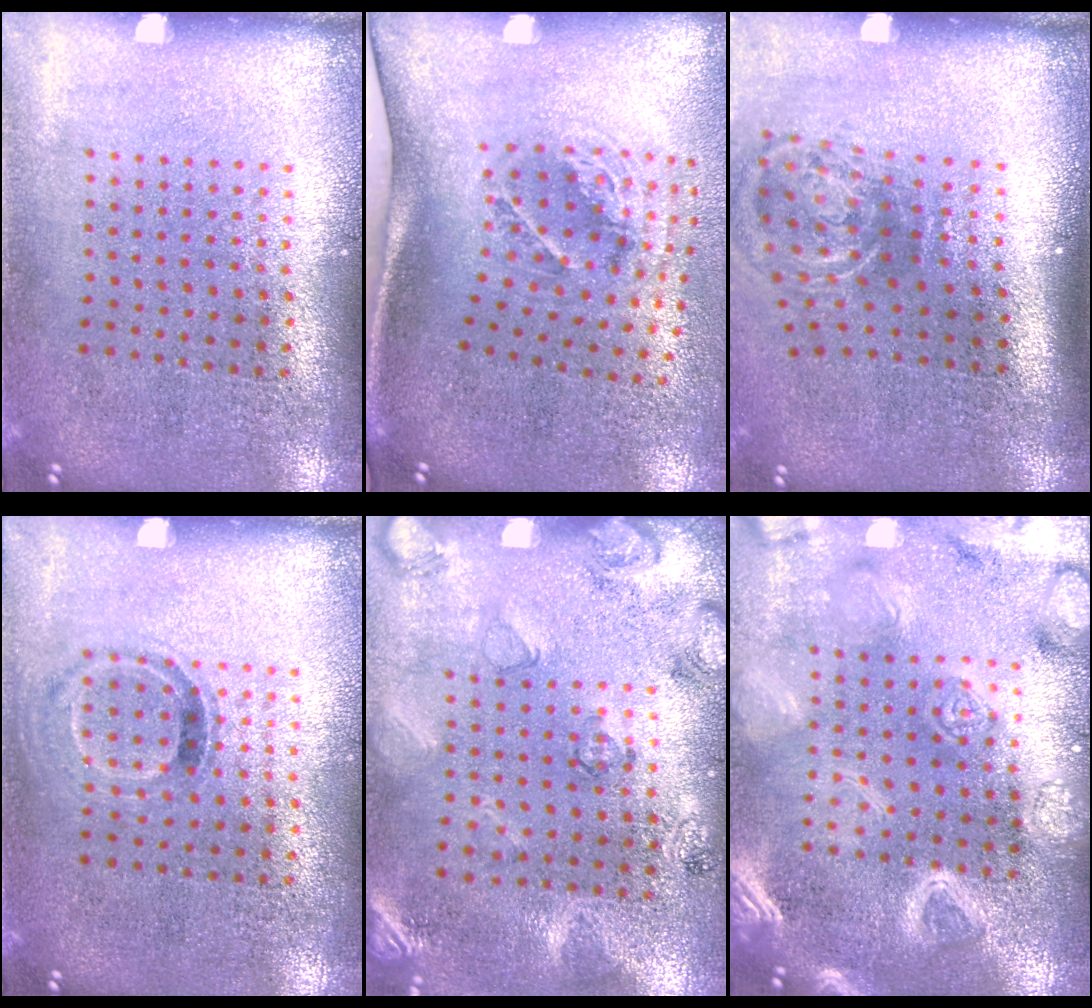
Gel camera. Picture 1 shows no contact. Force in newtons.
{"total": 1.9, "press": 1.2, "slide": 1.5}
{"total": 2.2, "press": 1.4, "slide": 1.7}
{"total": 0.9, "press": 0.8, "slide": 0.5}
{"total": 2.6, "press": 1.8, "slide": 1.9}
{"total": 5.8, "press": 5.7, "slide": 0.8}